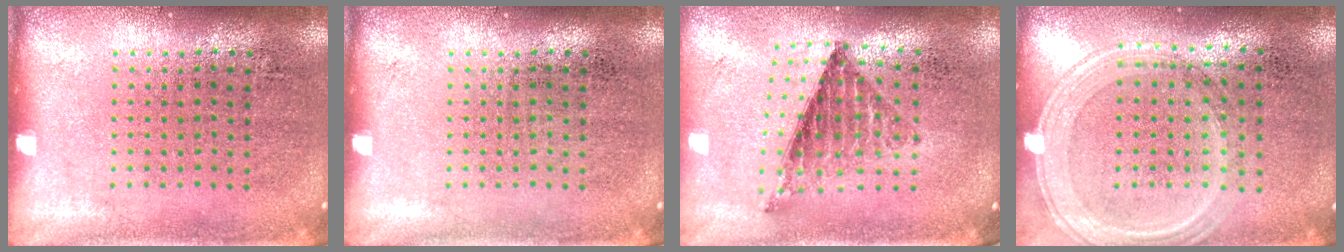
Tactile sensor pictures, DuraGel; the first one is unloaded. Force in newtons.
{"total": 0.0}
{"total": 0.8, "press": 0.8, "slide": 0.2}
{"total": 1.2, "press": 1.1, "slide": 0.5}